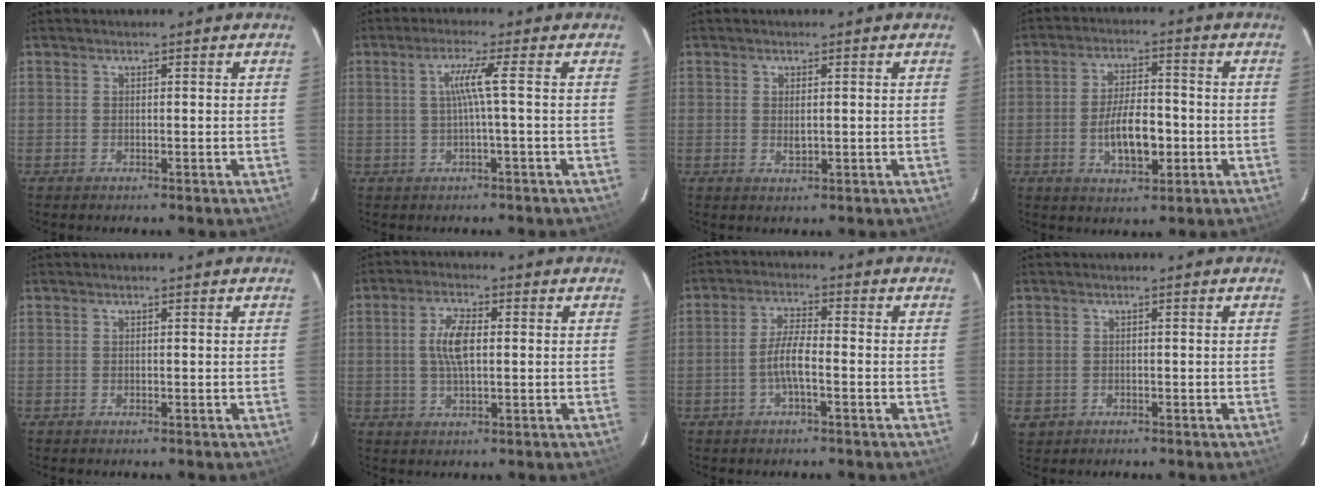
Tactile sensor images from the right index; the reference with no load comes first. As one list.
[{"total": 3.8, "force": [-0.1, -1.1, 3.7], "torque": [-0.073, -0.001, 0.000]}, {"total": 1.9, "force": [0.0, 0.8, 1.8], "torque": [-0.031, -0.001, 0.002]}, {"total": 9.1, "force": [-2.2, 3.9, 7.9], "torque": [-0.151, 0.001, -0.031]}, {"total": 0.0}, {"total": 6.2, "force": [0.5, 2.5, 5.6], "torque": [-0.110, 0.007, 0.009]}, {"total": 4.9, "force": [-1.7, 0.8, 4.6], "torque": [-0.095, 0.007, -0.035]}, {"total": 2.8, "force": [-0.5, 2.6, 0.8], "torque": [-0.017, -0.003, -0.005]}]